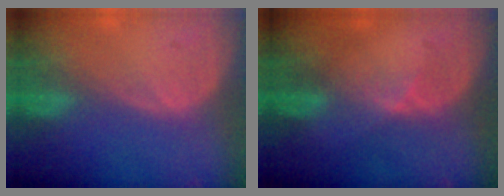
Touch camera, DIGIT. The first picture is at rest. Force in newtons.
{"total": 2.0, "press": 1.6, "slide": 1.3}